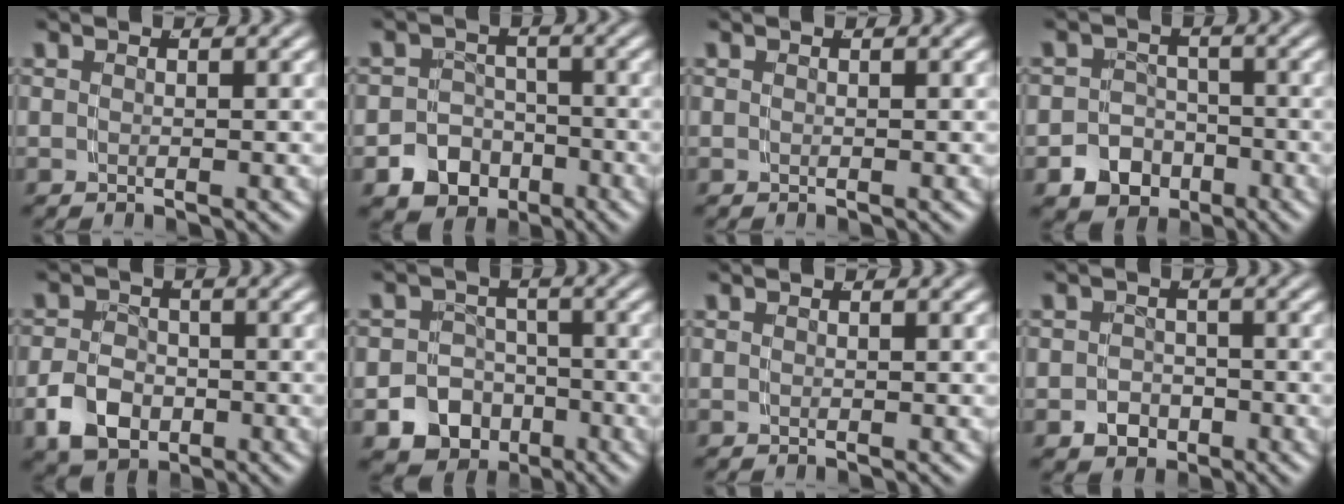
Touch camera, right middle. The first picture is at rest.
{"total": 10.9, "force": [-4.9, 9.4, 2.3], "torque": [-0.044, -0.028, -0.090]}
{"total": 0.0}
{"total": 9.1, "force": [-4.0, 8.0, 1.9], "torque": [-0.034, -0.020, -0.075]}
{"total": 5.3, "force": [-1.8, 4.1, 2.8], "torque": [-0.051, -0.012, -0.028]}
{"total": 15.0, "force": [-6.4, 13.2, 3.1], "torque": [-0.075, -0.053, -0.114]}
{"total": 0.0}
{"total": 3.3, "force": [-1.5, 2.8, 0.9], "torque": [-0.007, -0.007, -0.024]}